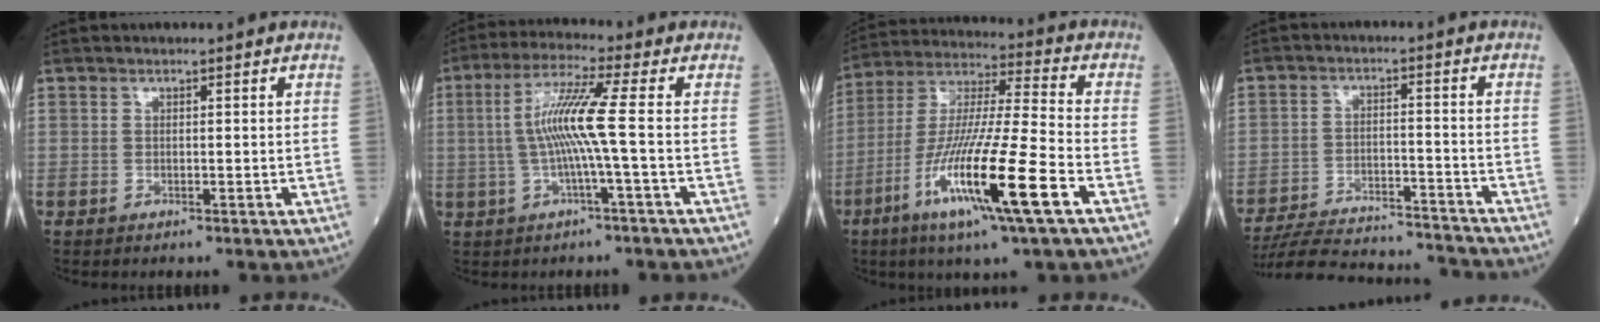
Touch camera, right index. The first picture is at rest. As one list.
[{"total": 8.2, "force": [-0.3, -1.1, 8.2], "torque": [-0.166, 0.014, -0.006]}, {"total": 18.7, "force": [-7.8, 0.2, 17.1], "torque": [-0.352, -0.034, -0.147]}, {"total": 17.0, "force": [-16.3, 2.4, 4.2], "torque": [-0.087, 0.001, -0.240]}]